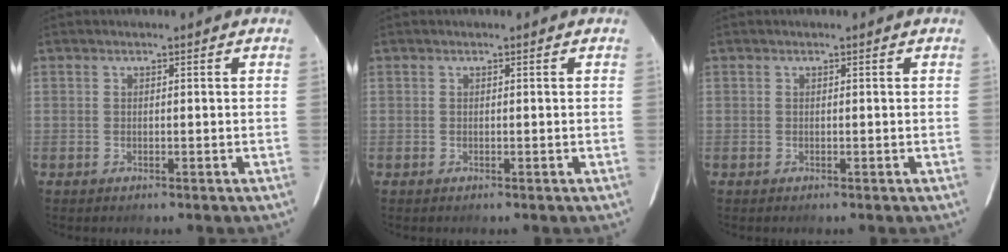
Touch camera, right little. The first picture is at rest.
{"total": 0.0}
{"total": 0.0}